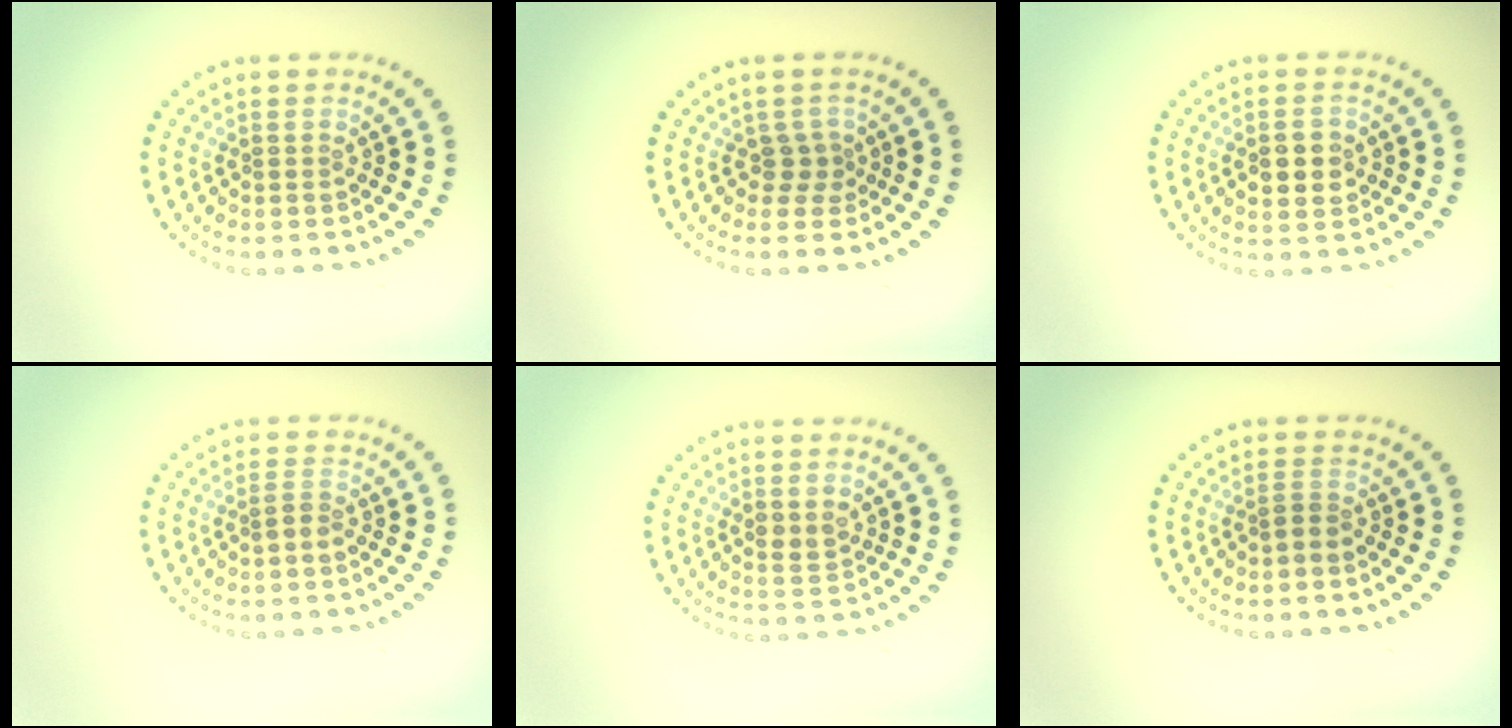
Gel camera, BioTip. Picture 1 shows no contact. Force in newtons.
{"total": 1.6, "press": 1.0, "slide": 1.3}
{"total": 2.8, "press": 2.8, "slide": 0.2}
{"total": 1.2, "press": 1.0, "slide": 0.6}
{"total": 1.6, "press": 1.6, "slide": 0.1}
{"total": 1.3, "press": 0.9, "slide": 0.9}